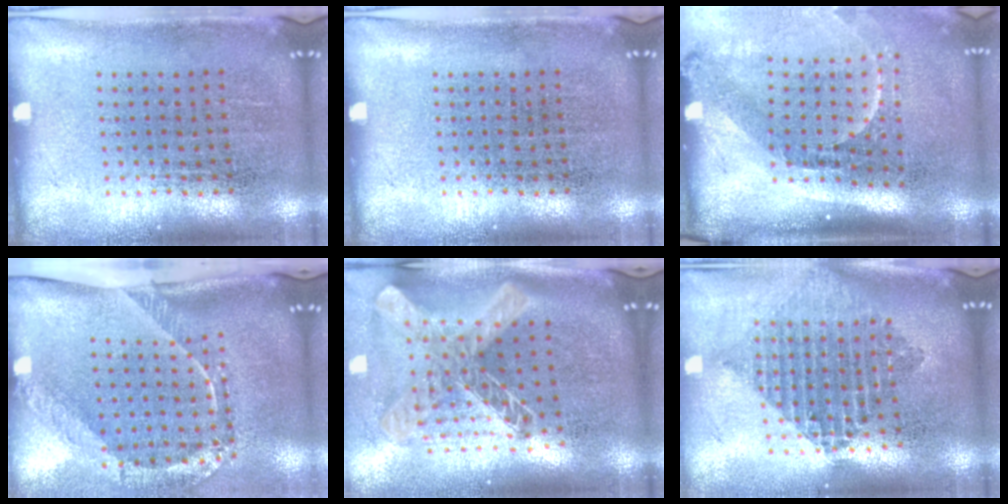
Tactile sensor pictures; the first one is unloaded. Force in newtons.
{"total": 0.0}
{"total": 2.2, "press": 1.6, "slide": 1.6}
{"total": 2.6, "press": 1.7, "slide": 1.9}
{"total": 2.1, "press": 1.6, "slide": 1.3}
{"total": 2.1, "press": 1.7, "slide": 1.2}